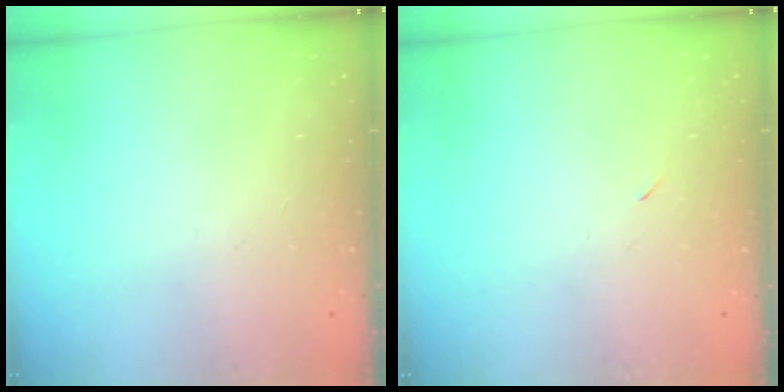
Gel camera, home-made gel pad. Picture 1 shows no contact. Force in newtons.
{"total": 2.3, "press": 2.0, "slide": 1.2}